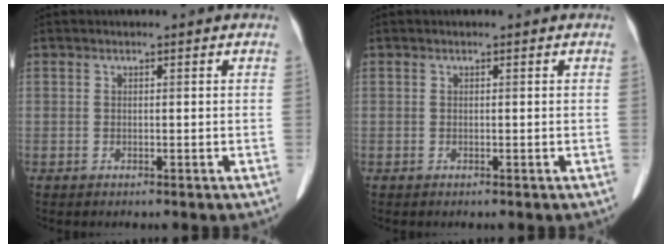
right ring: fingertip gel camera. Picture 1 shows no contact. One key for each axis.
{"total": 0.0}